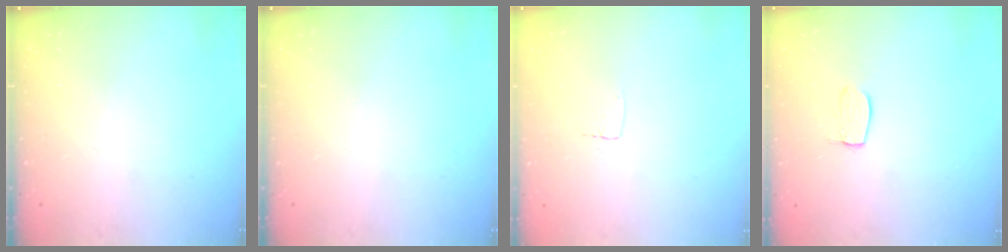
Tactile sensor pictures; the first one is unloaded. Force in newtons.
{"total": 0.0}
{"total": 2.6, "press": 2.6, "slide": 0.1}
{"total": 7.1, "press": 7.1, "slide": 0.3}